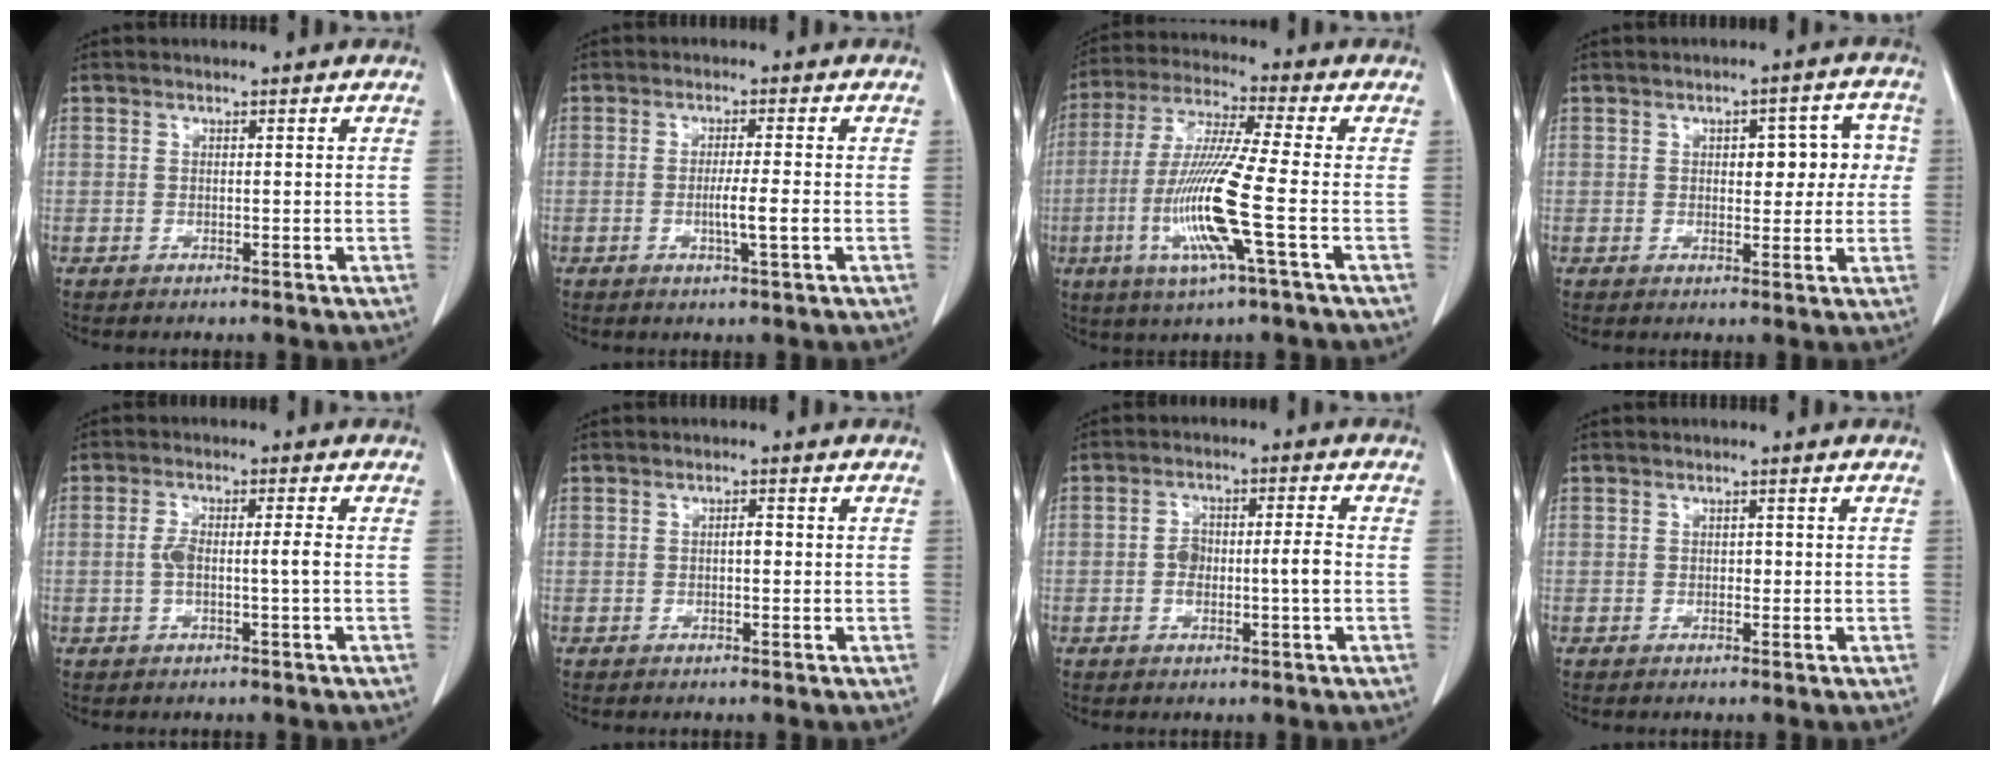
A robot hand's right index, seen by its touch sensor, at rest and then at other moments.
{"total": 3.7, "force": [-0.8, -0.3, 3.6], "torque": [-0.065, -0.004, -0.013]}
{"total": 13.3, "force": [-3.4, -0.5, 12.8], "torque": [-0.268, -0.015, -0.073]}
{"total": 6.5, "force": [1.0, 3.1, 5.6], "torque": [-0.059, 0.027, 0.014]}
{"total": 3.9, "force": [-0.4, 0.5, 3.8], "torque": [-0.078, 0.013, -0.001]}
{"total": 1.2, "force": [-0.1, 0.4, 1.1], "torque": [-0.016, 0.003, -0.002]}
{"total": 5.6, "force": [-0.7, 1.5, 5.4], "torque": [-0.103, 0.015, -0.007]}
{"total": 0.7, "force": [-0.1, 0.5, 0.5], "torque": [-0.003, 0.002, -0.002]}